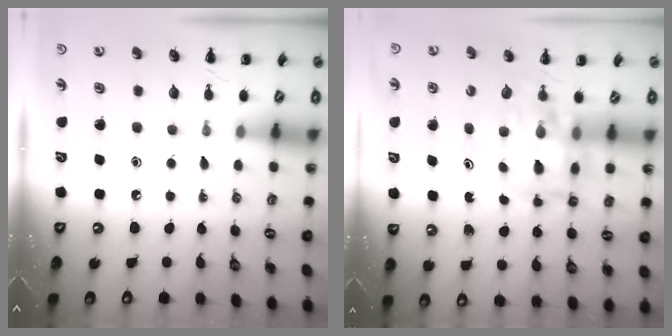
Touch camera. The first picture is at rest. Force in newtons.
{"total": 9.8, "press": 9.3, "slide": 3.1}